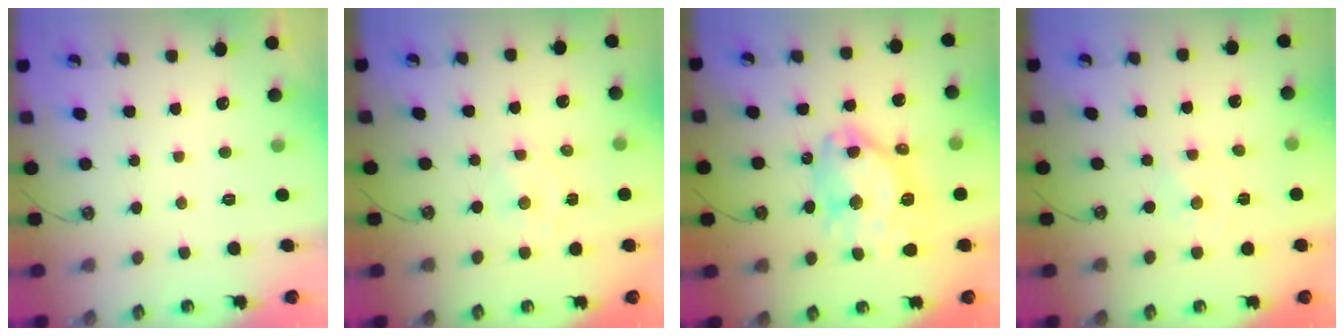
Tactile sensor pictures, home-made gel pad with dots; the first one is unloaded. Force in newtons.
{"total": 2.6, "press": 2.6, "slide": 0.1}
{"total": 16.6, "press": 16.5, "slide": 2.0}
{"total": 0.0}